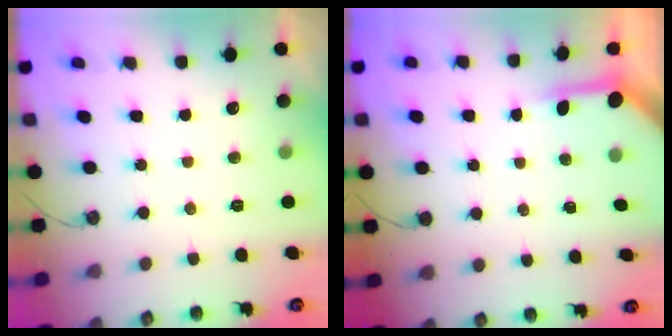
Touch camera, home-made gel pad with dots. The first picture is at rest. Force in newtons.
{"total": 3.8, "press": 3.8, "slide": 0.5}